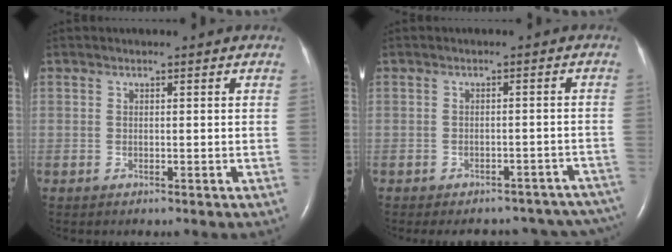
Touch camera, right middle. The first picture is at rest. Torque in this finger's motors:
{"motor_torque": [0.43, -0.53, 0.06, 0.02]}